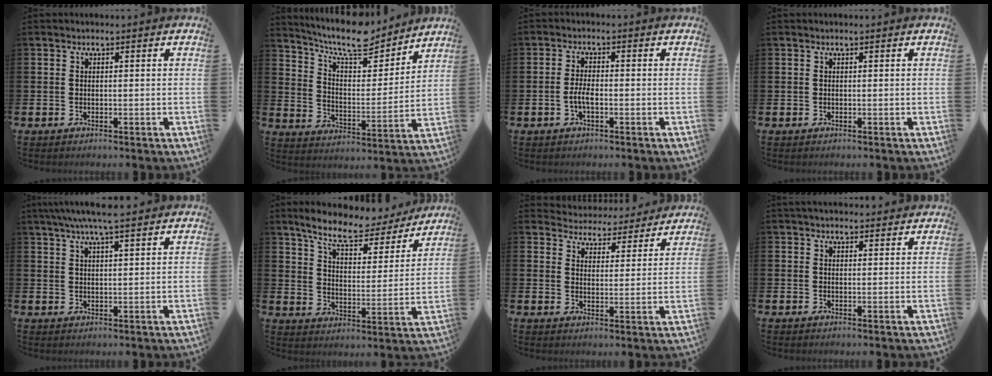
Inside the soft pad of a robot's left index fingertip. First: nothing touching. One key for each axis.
{"total": 10.0, "fx": 9.1, "fy": 2.2, "fz": 3.5, "tx": -0.091, "ty": -0.062, "tz": 0.159}
{"total": 2.6, "fx": -0.8, "fy": 1.0, "fz": 2.3, "tx": -0.044, "ty": -0.002, "tz": -0.019}
{"total": 0.0}
{"total": 5.3, "fx": 4.6, "fy": 0.4, "fz": 2.6, "tx": -0.048, "ty": -0.012, "tz": 0.079}
{"total": 9.1, "fx": 8.2, "fy": 2.3, "fz": 3.0, "tx": -0.096, "ty": -0.050, "tz": 0.144}
{"total": 4.8, "fx": 4.6, "fy": 1.2, "fz": -0.3, "tx": -0.018, "ty": -0.041, "tz": 0.079}
{"total": 2.1, "fx": 2.0, "fy": 0.5, "fz": 0.3, "tx": -0.003, "ty": -0.007, "tz": 0.036}